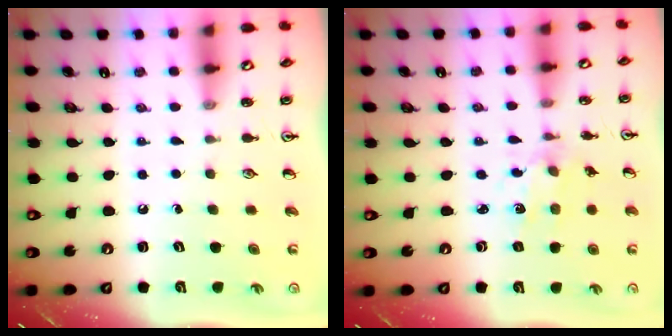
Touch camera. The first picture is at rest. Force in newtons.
{"total": 2.0, "press": 1.9, "slide": 0.4}